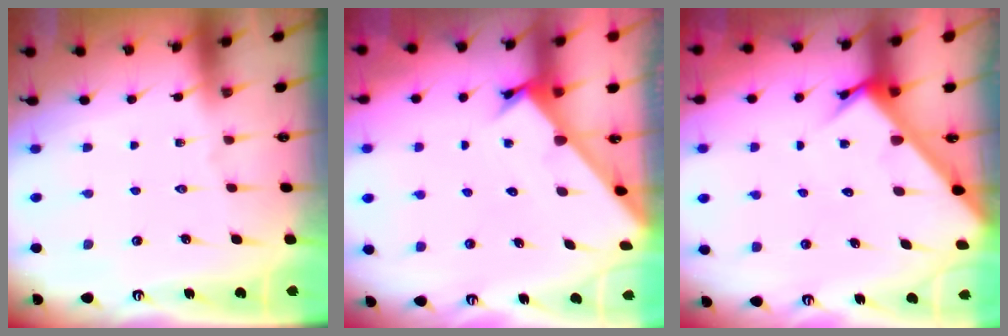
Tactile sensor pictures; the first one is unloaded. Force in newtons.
{"total": 2.4, "press": 2.4, "slide": 0.1}
{"total": 4.6, "press": 4.6, "slide": 0.3}